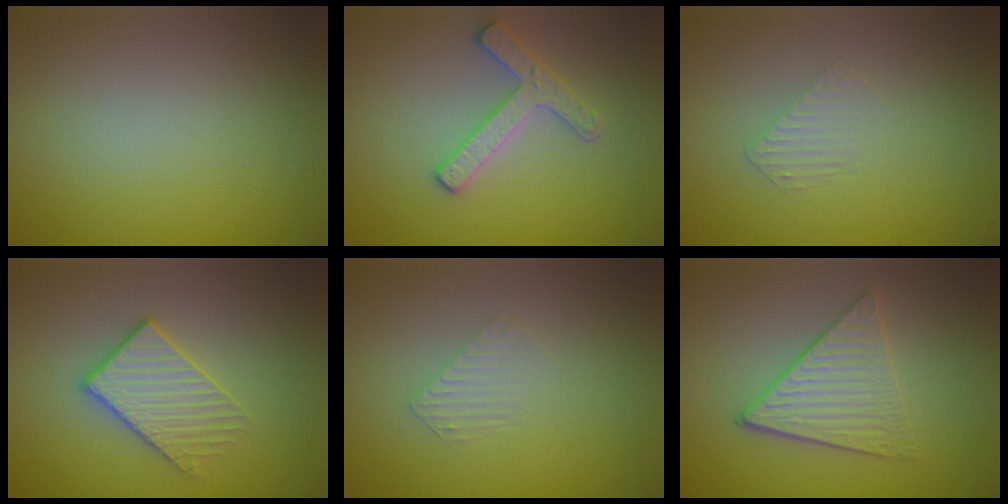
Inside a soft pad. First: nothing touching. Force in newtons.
{"total": 2.7, "press": 2.6, "slide": 0.7}
{"total": 0.9, "press": 0.2, "slide": 0.9}
{"total": 3.1, "press": 2.8, "slide": 1.4}
{"total": 0.9, "press": 0.2, "slide": 0.9}
{"total": 4.0, "press": 3.4, "slide": 2.0}